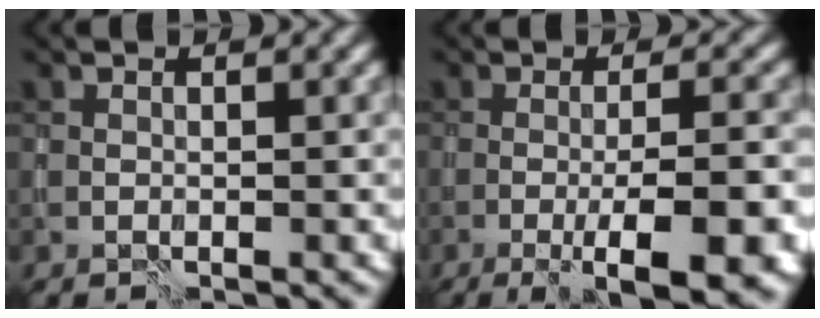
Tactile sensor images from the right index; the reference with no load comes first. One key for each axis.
{"total": 7.5, "fx": -2.8, "fy": 1.7, "fz": 6.8, "tx": -0.084, "ty": -0.007, "tz": -0.039}